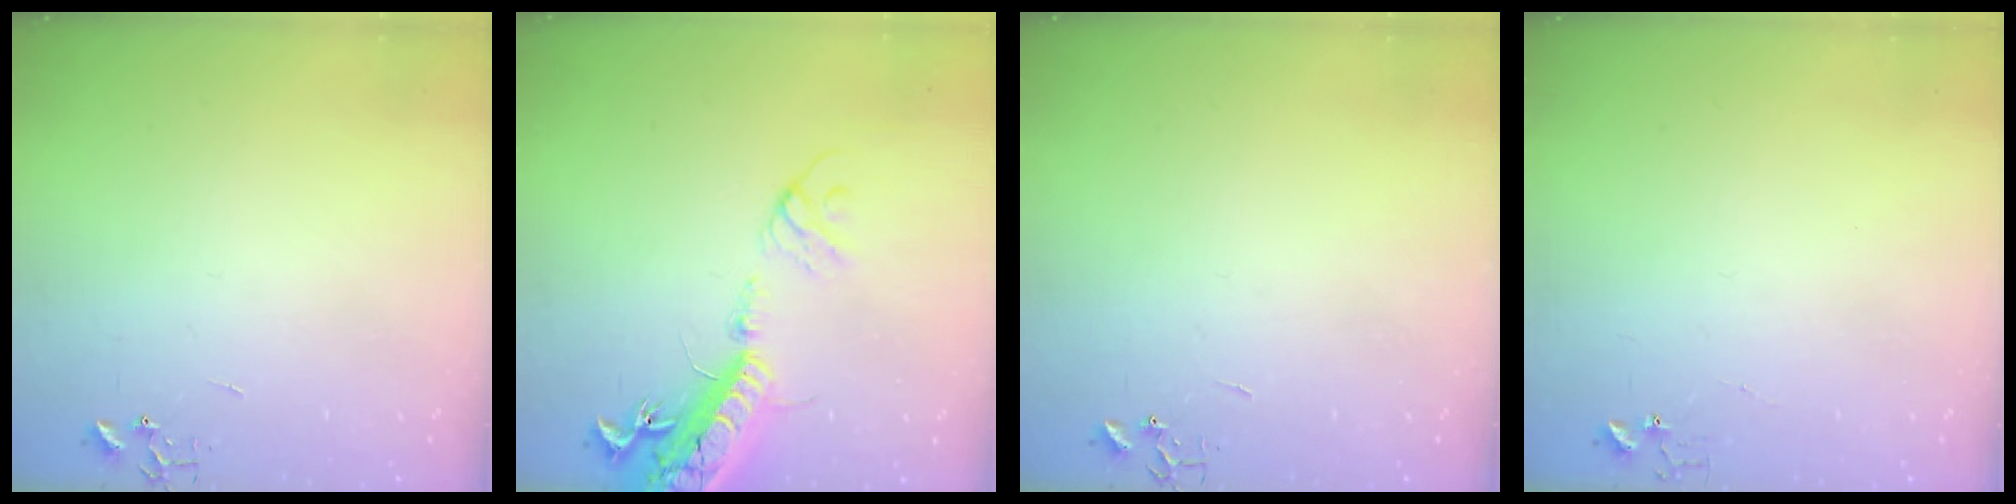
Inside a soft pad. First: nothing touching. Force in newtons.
{"total": 22.7, "press": 22.1, "slide": 4.9}
{"total": 0.0}
{"total": 3.4, "press": 3.4, "slide": 0.3}